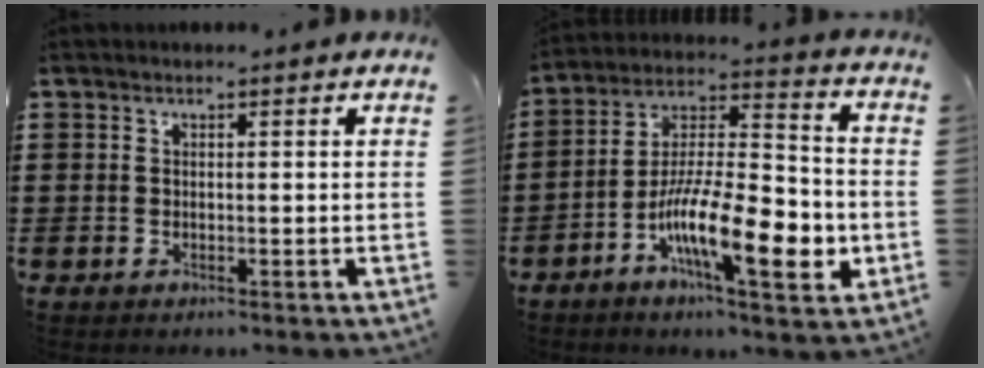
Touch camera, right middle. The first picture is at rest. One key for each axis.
{"total": 14.1, "fx": -5.5, "fy": 4.0, "fz": 12.4, "tx": -0.231, "ty": -0.014, "tz": -0.100}